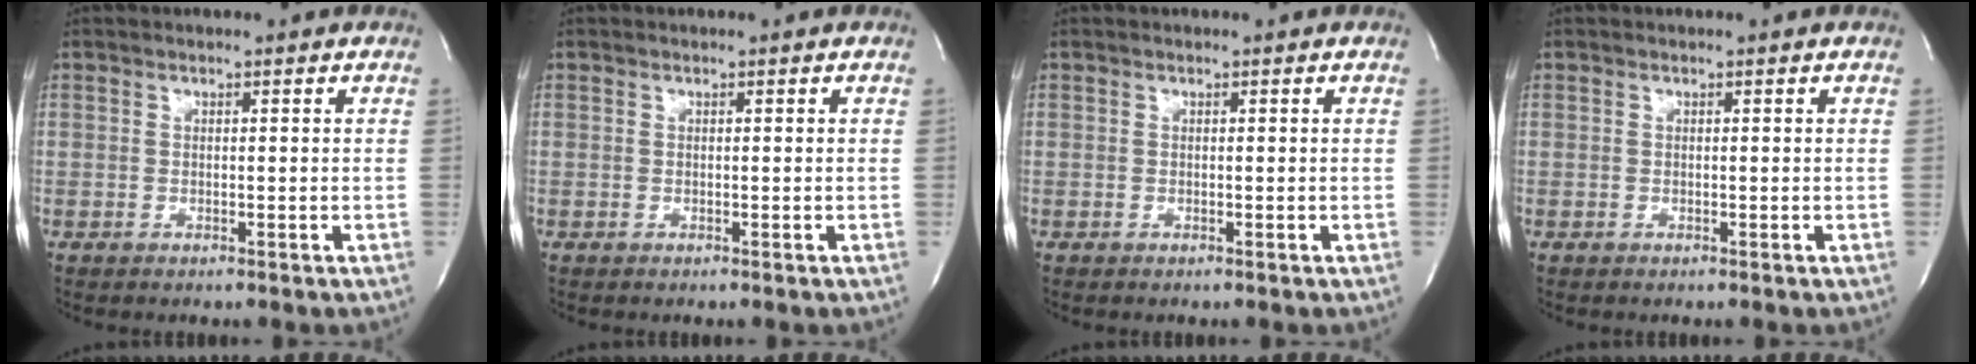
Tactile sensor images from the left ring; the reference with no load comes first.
{"total": 0.0}
{"total": 0.0}
{"total": 0.0}